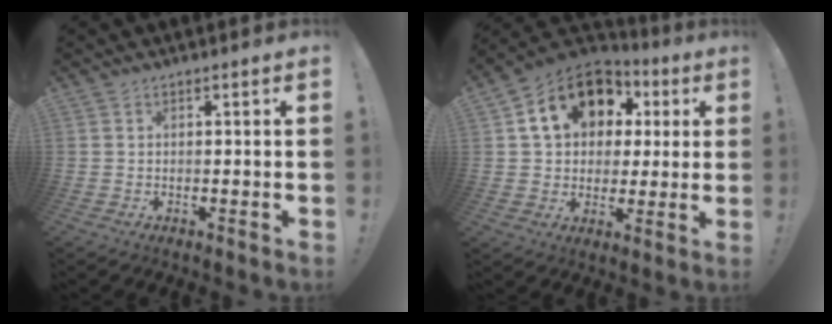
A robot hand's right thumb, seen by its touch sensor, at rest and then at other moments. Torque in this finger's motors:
{"motor_torque": [1.96, 2.58, 1.07, 0.08, 0.08]}